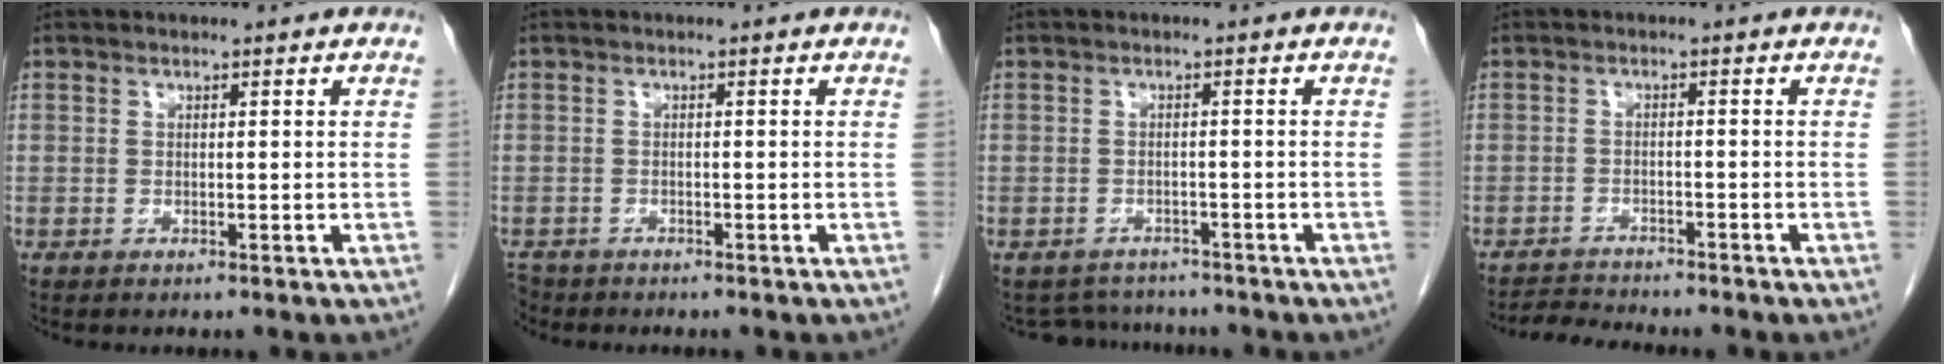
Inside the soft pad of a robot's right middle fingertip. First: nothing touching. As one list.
[{"total": 2.7, "force": [-2.4, 1.3, 0.2], "torque": [-0.008, -0.004, -0.043]}, {"total": 5.0, "force": [-4.7, 1.6, -0.2], "torque": [-0.001, 0.005, -0.063]}, {"total": 3.4, "force": [-3.4, -0.7, 0.1], "torque": [-0.002, -0.017, -0.057]}]